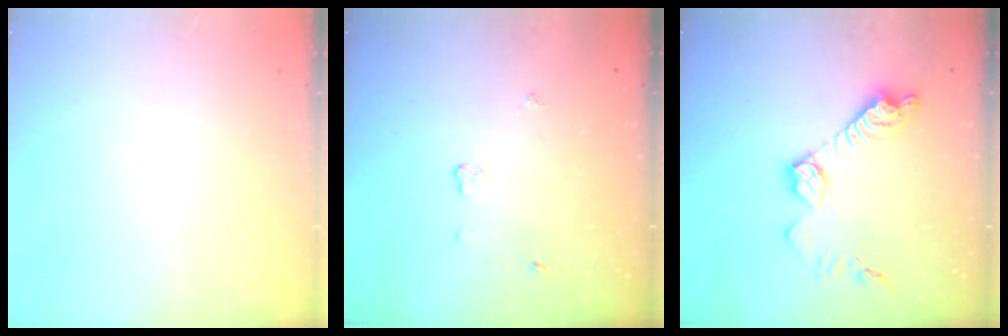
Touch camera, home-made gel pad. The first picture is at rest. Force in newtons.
{"total": 4.3, "press": 4.3, "slide": 0.5}
{"total": 13.5, "press": 13.5, "slide": 0.9}